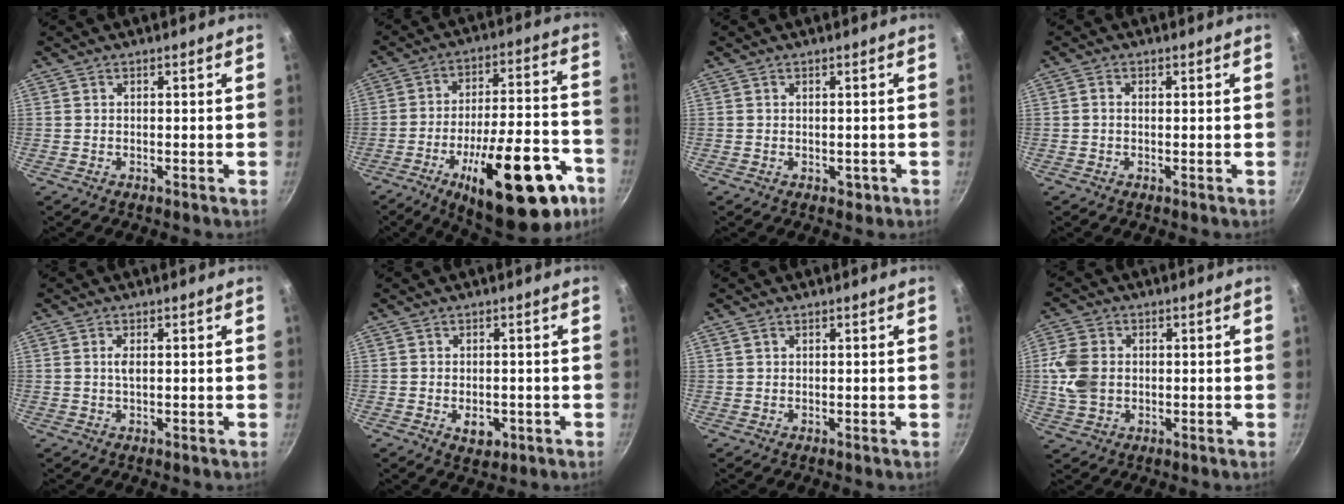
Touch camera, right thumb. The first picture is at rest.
{"total": 25.8, "force": [-12.4, 9.8, 20.4], "torque": [-0.247, 0.058, -0.174]}
{"total": 1.4, "force": [-0.3, 1.1, 0.8], "torque": [-0.006, 0.001, -0.003]}
{"total": 1.1, "force": [0.1, 0.8, 0.8], "torque": [-0.015, 0.004, -0.001]}
{"total": 1.6, "force": [0.2, 0.6, 1.4], "torque": [-0.030, 0.001, 0.005]}
{"total": 3.9, "force": [-1.0, 2.7, 2.6], "torque": [-0.027, 0.002, -0.007]}
{"total": 0.8, "force": [0.5, 0.6, 0.4], "torque": [-0.006, 0.000, 0.009]}
{"total": 7.9, "force": [0.3, 6.1, 5.1], "torque": [-0.097, 0.005, 0.004]}